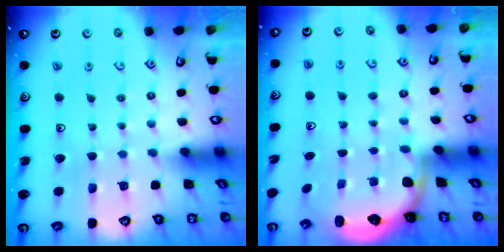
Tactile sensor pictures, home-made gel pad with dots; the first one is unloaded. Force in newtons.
{"total": 2.1, "press": 1.9, "slide": 0.8}